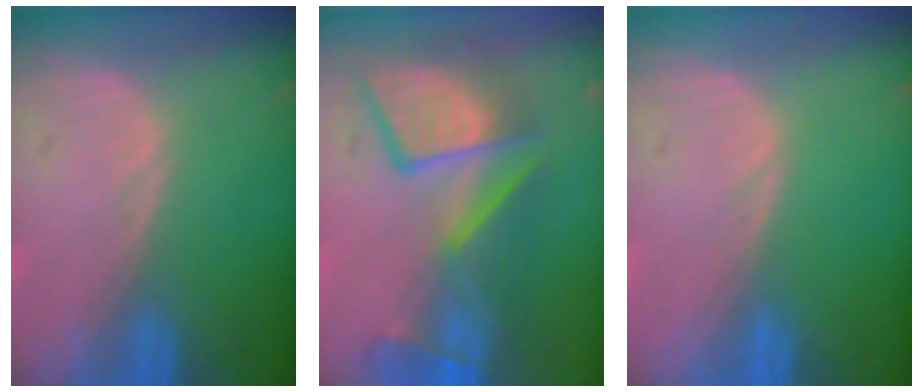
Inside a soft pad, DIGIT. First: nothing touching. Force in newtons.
{"total": 10.2, "press": 9.8, "slide": 2.9}
{"total": 0.0}